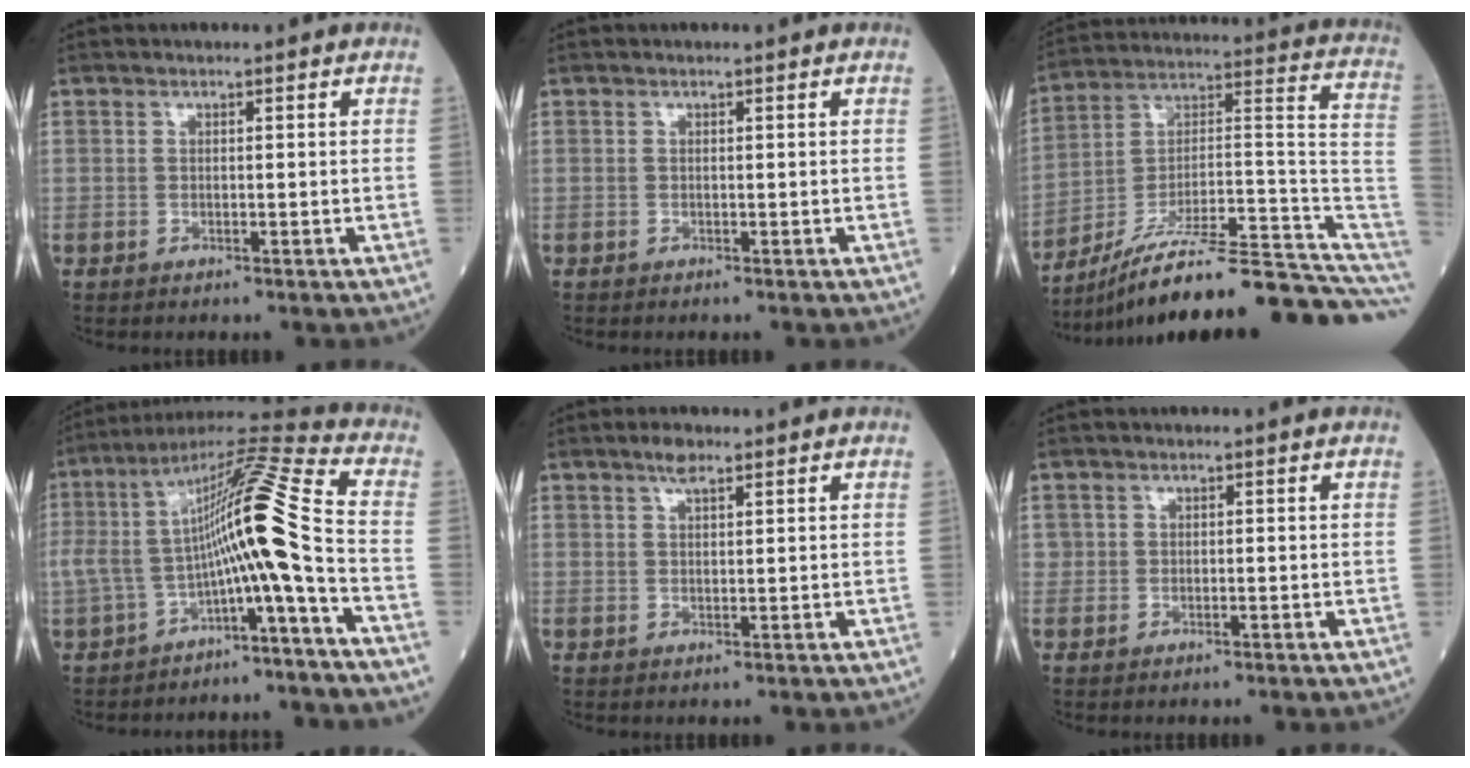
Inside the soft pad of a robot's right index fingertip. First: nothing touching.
{"total": 0.0}
{"total": 24.3, "force": [-19.6, 1.5, 14.3], "torque": [-0.130, 0.041, -0.300]}
{"total": 15.4, "force": [-2.8, 0.1, 15.1], "torque": [-0.280, 0.044, -0.053]}
{"total": 2.3, "force": [1.7, 0.5, 1.5], "torque": [-0.029, 0.005, 0.029]}
{"total": 0.8, "force": [0.0, 0.7, 0.4], "torque": [-0.008, 0.002, -0.001]}